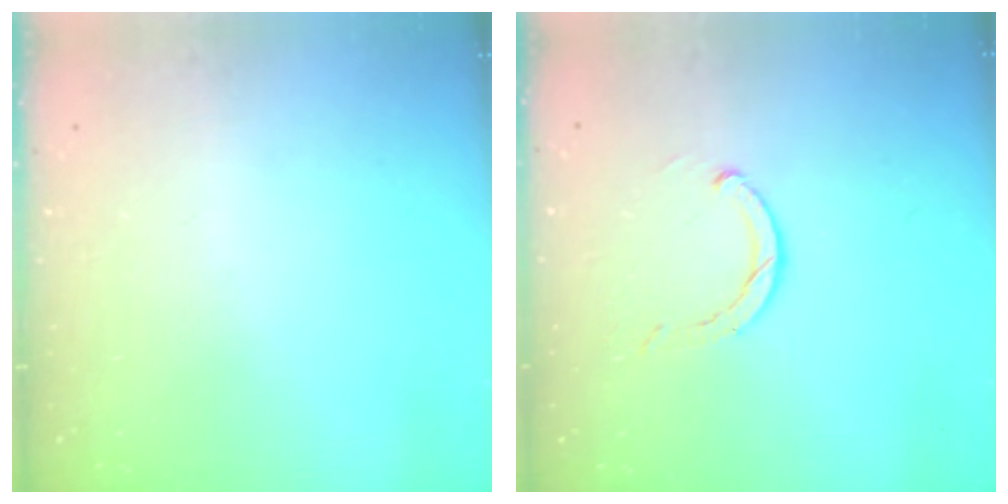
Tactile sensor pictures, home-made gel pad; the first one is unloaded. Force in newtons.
{"total": 3.0, "press": 2.9, "slide": 0.5}